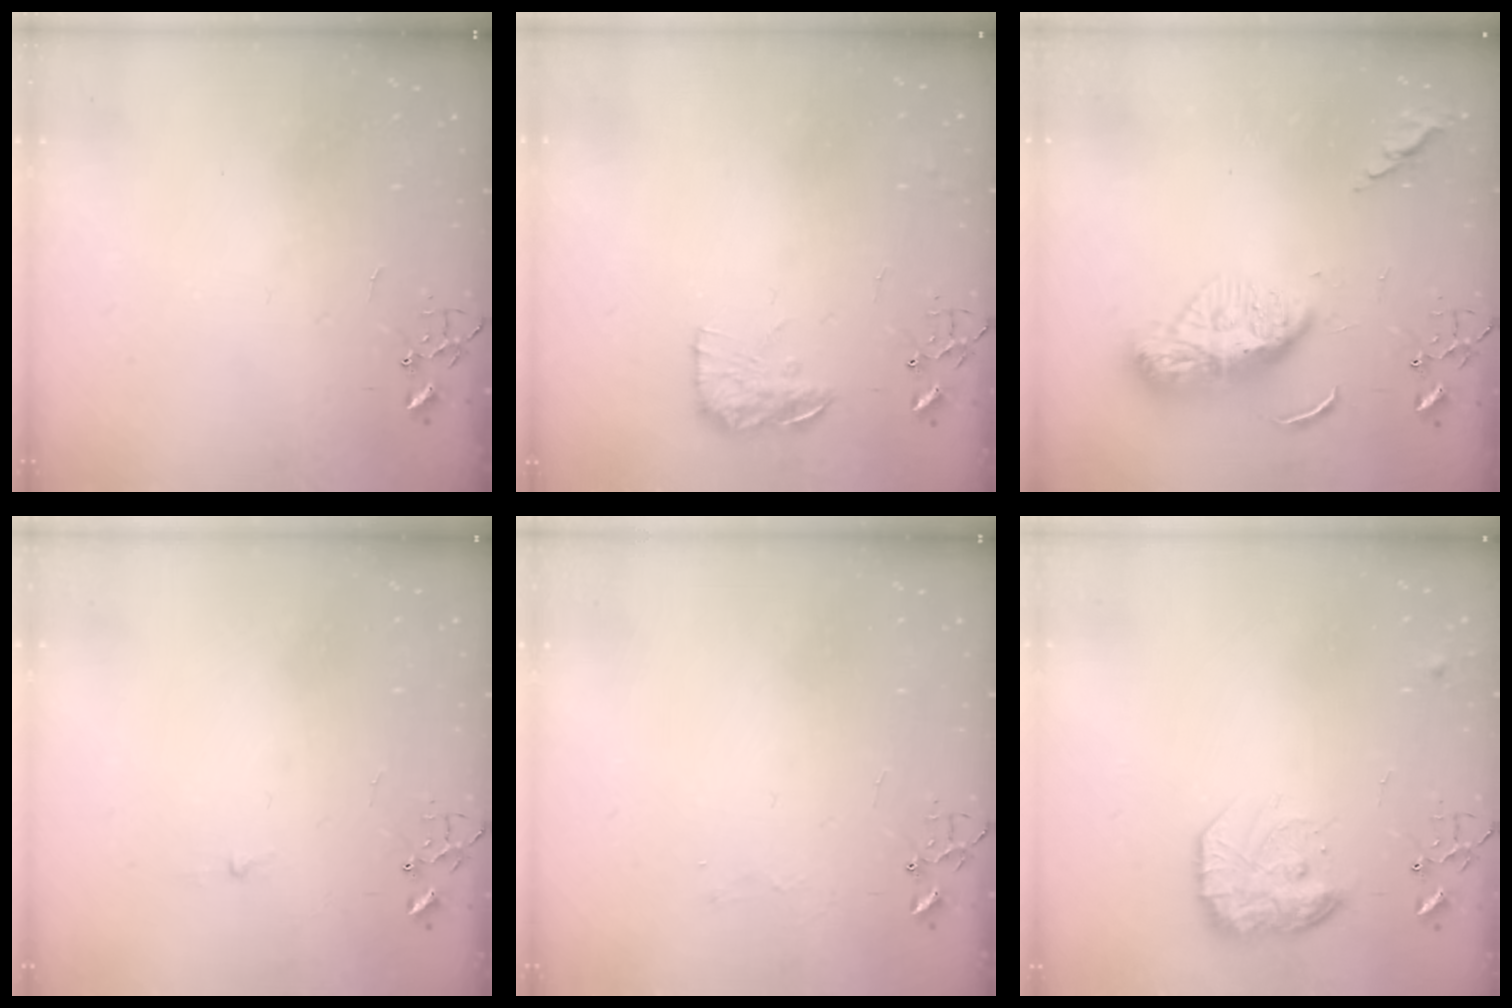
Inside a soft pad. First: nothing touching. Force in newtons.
{"total": 12.1, "press": 12.1, "slide": 0.5}
{"total": 13.3, "press": 13.2, "slide": 1.3}
{"total": 2.7, "press": 2.7, "slide": 0.3}
{"total": 3.8, "press": 3.8, "slide": 0.4}
{"total": 15.0, "press": 15.0, "slide": 1.2}